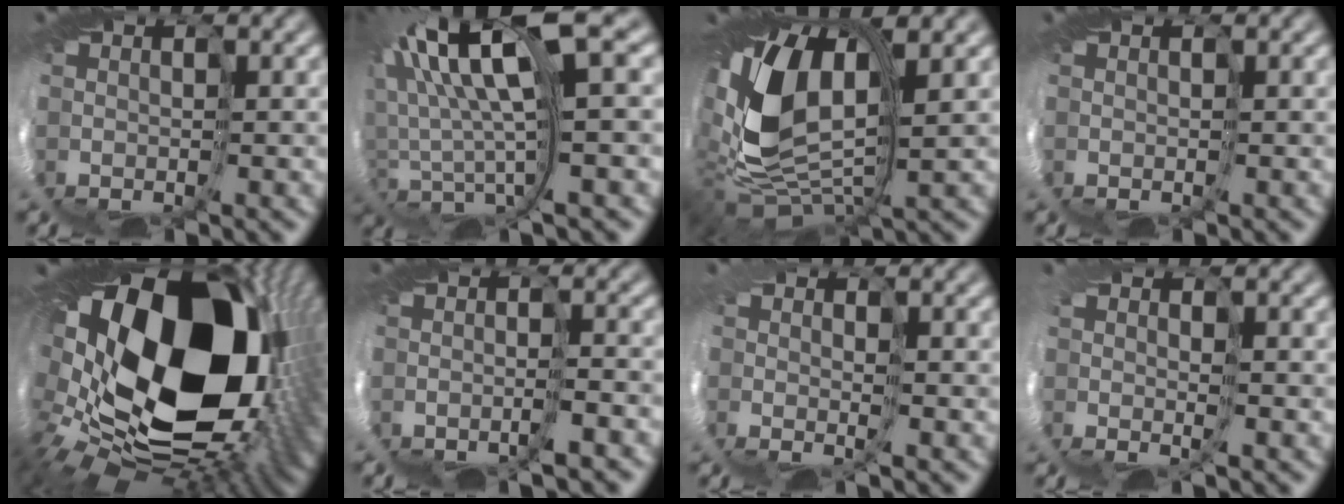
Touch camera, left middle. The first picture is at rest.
{"total": 10.6, "force": [4.8, 2.6, 9.2], "torque": [-0.201, 0.010, 0.090]}
{"total": 10.5, "force": [1.9, 5.8, 8.5], "torque": [-0.215, -0.013, 0.030]}
{"total": 0.0}
{"total": 18.9, "force": [1.7, 13.0, 13.6], "torque": [-0.302, -0.058, 0.062]}
{"total": 3.1, "force": [-2.4, -0.2, 1.9], "torque": [-0.031, -0.002, -0.029]}
{"total": 1.6, "force": [-0.3, 0.8, 1.4], "torque": [-0.038, -0.010, -0.001]}
{"total": 1.0, "force": [-0.2, 0.1, 1.0], "torque": [-0.031, -0.009, -0.004]}